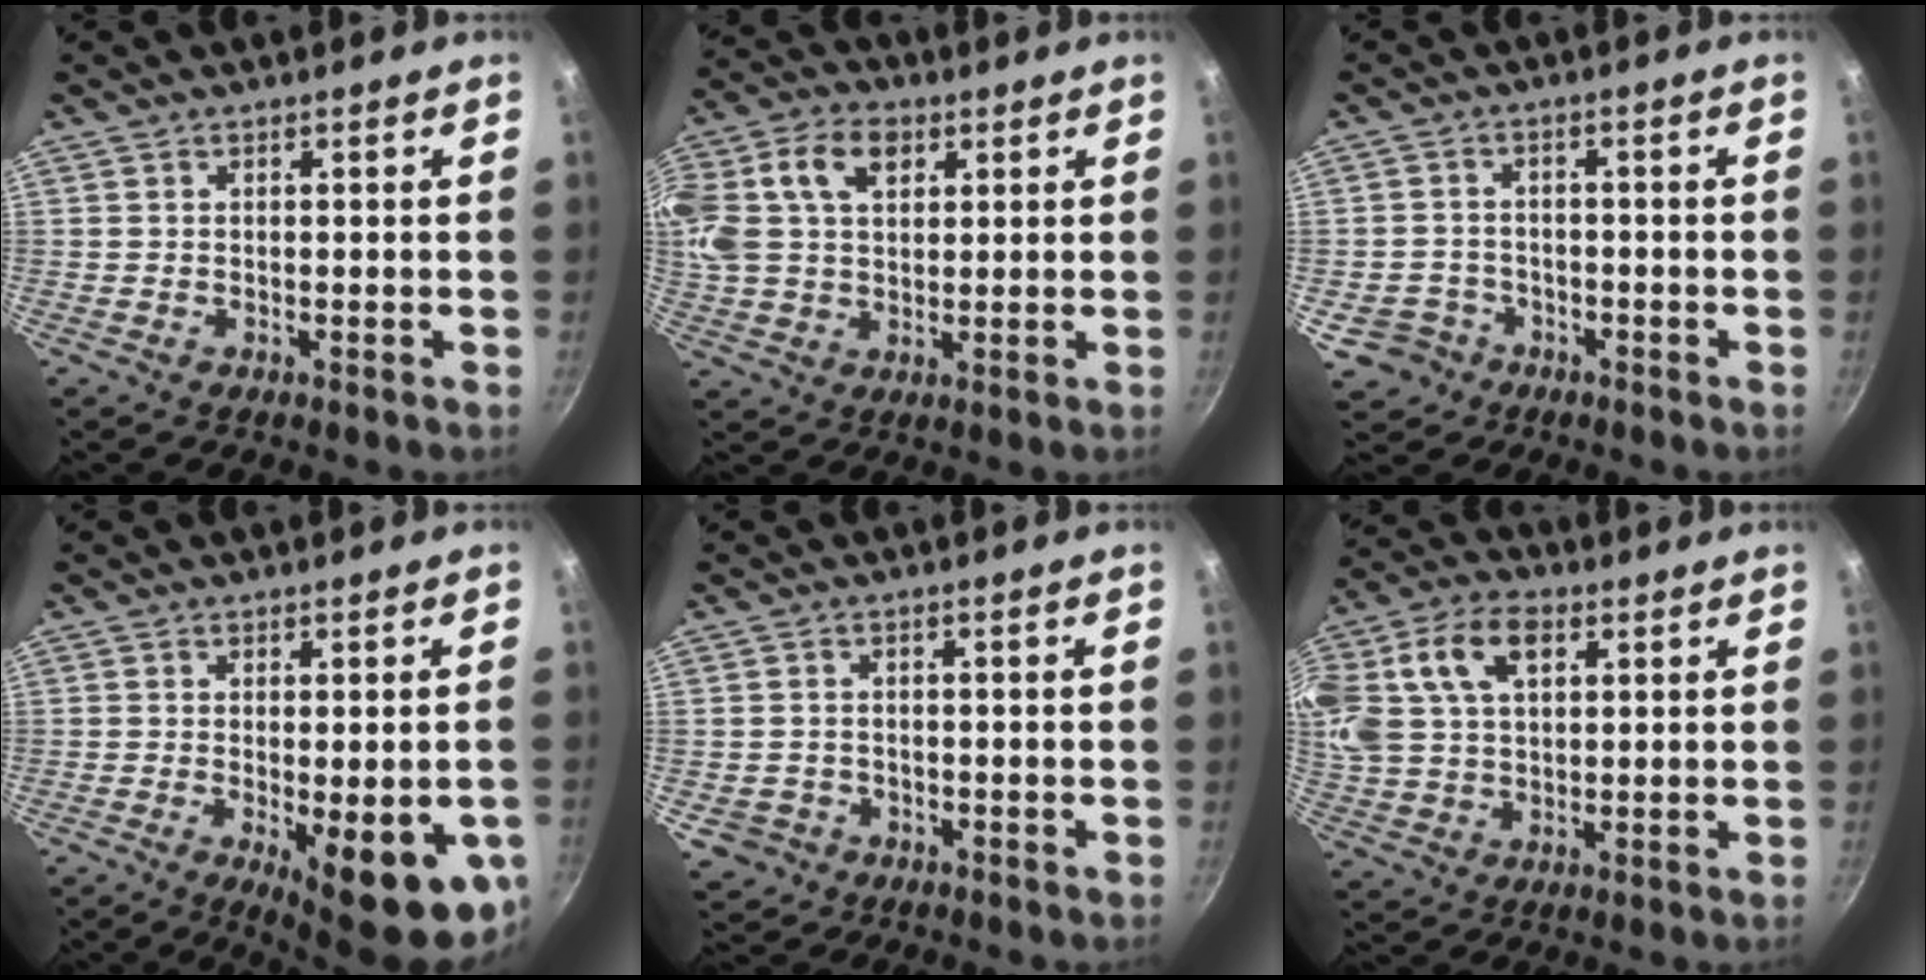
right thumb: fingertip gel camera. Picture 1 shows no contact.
{"total": 20.8, "force": [6.8, 14.6, 13.1], "torque": [-0.305, 0.035, 0.118]}
{"total": 5.6, "force": [-2.5, 4.8, 1.3], "torque": [-0.010, 0.027, -0.036]}
{"total": 15.4, "force": [-4.5, 4.6, 13.9], "torque": [-0.155, -0.011, -0.047]}
{"total": 4.3, "force": [-1.6, 3.7, 1.3], "torque": [-0.018, 0.020, -0.017]}
{"total": 20.9, "force": [6.8, 14.1, 13.9], "torque": [-0.315, 0.031, 0.122]}